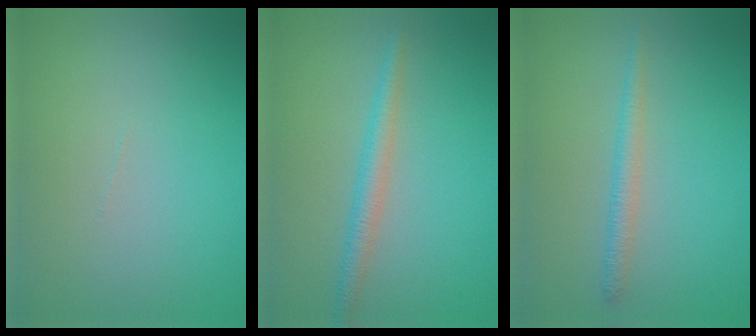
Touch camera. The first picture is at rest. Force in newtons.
{"total": 2.3, "press": 2.3, "slide": 0.1}
{"total": 1.7, "press": 1.7, "slide": 0.1}